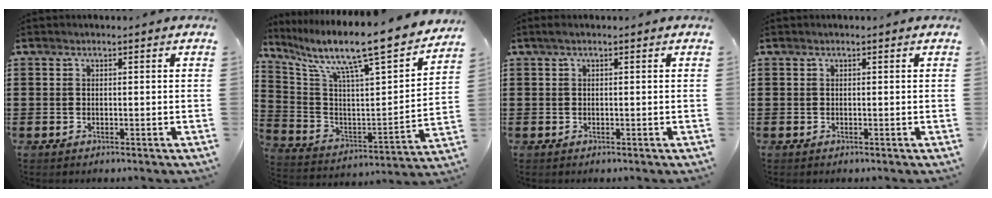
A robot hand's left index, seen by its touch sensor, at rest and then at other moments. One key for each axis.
{"total": 10.7, "fx": 9.0, "fy": 0.9, "fz": 5.7, "tx": -0.125, "ty": -0.079, "tz": 0.135}
{"total": 0.6, "fx": 0.1, "fy": 0.1, "fz": 0.6, "tx": -0.008, "ty": -0.001, "tz": 0.001}
{"total": 0.0}